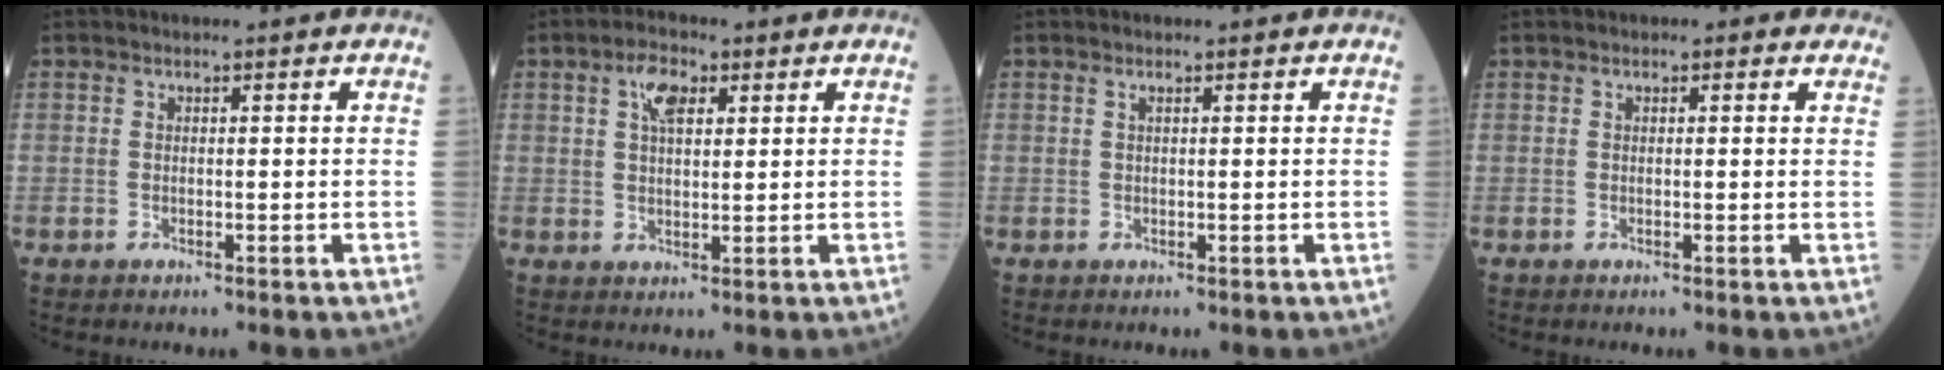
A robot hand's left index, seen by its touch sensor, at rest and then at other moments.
{"total": 4.3, "force": [1.8, 2.0, 3.4], "torque": [-0.069, 0.009, 0.031]}
{"total": 0.0}
{"total": 0.9, "force": [0.5, 0.7, 0.3], "torque": [0.003, 0.002, -0.003]}